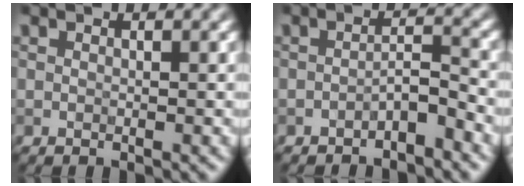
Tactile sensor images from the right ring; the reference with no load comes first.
{"total": 2.0, "force": [-1.5, 0.4, 1.3], "torque": [-0.022, 0.010, -0.028]}